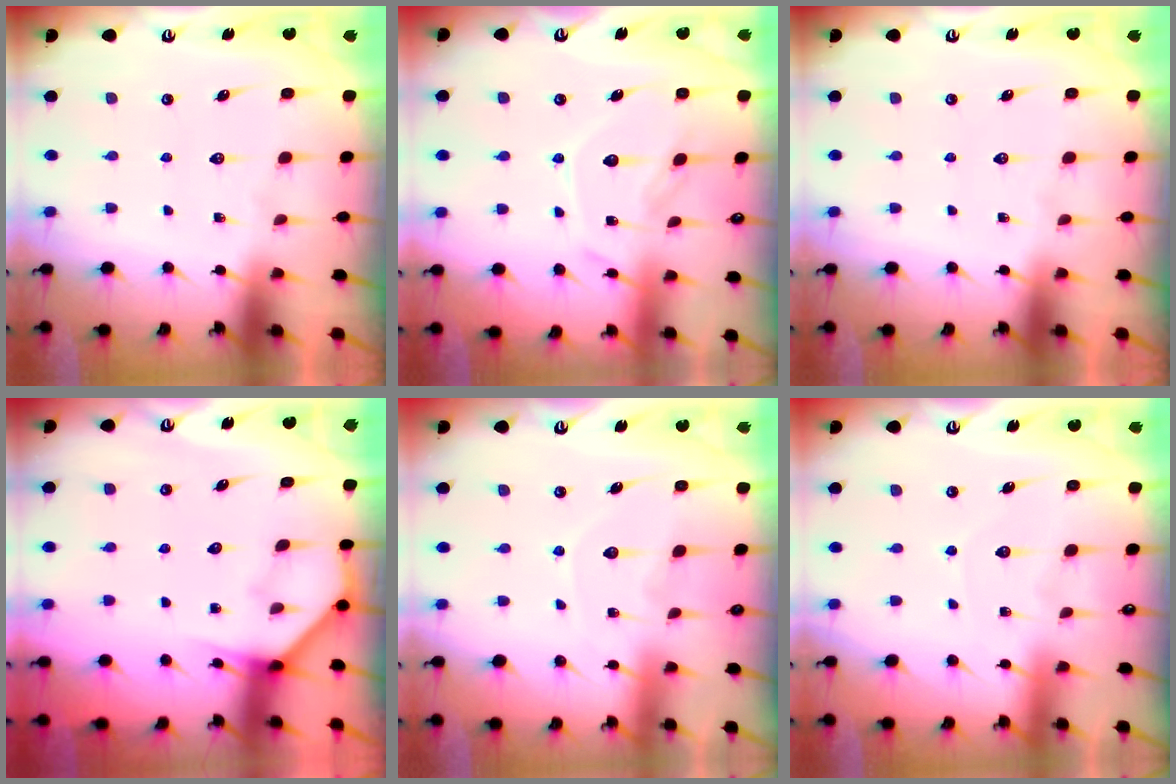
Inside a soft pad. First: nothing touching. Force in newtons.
{"total": 10.5, "press": 10.5, "slide": 0.9}
{"total": 0.0}
{"total": 3.9, "press": 3.8, "slide": 0.5}
{"total": 5.5, "press": 5.4, "slide": 0.5}
{"total": 2.8, "press": 2.7, "slide": 0.4}